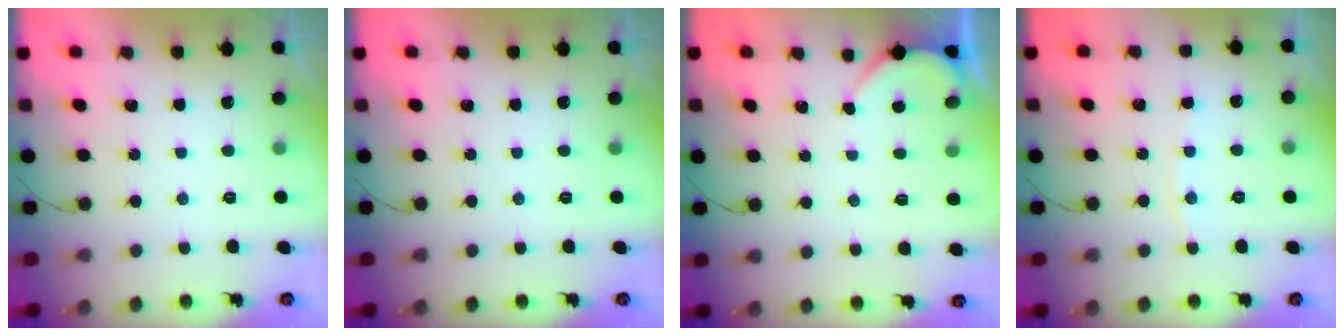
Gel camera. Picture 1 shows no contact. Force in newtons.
{"total": 0.0}
{"total": 2.1, "press": 2.1, "slide": 0.3}
{"total": 2.9, "press": 2.8, "slide": 0.4}